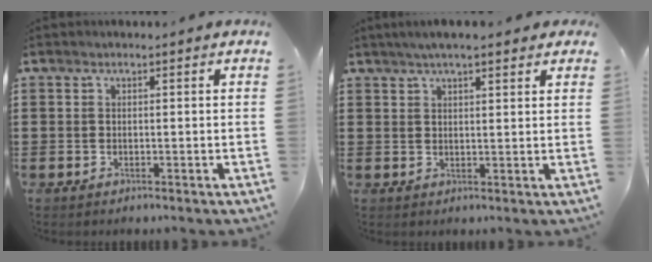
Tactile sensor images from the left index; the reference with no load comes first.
{"total": 4.0, "force": [3.1, 0.6, 2.5], "torque": [-0.054, 0.005, 0.055]}